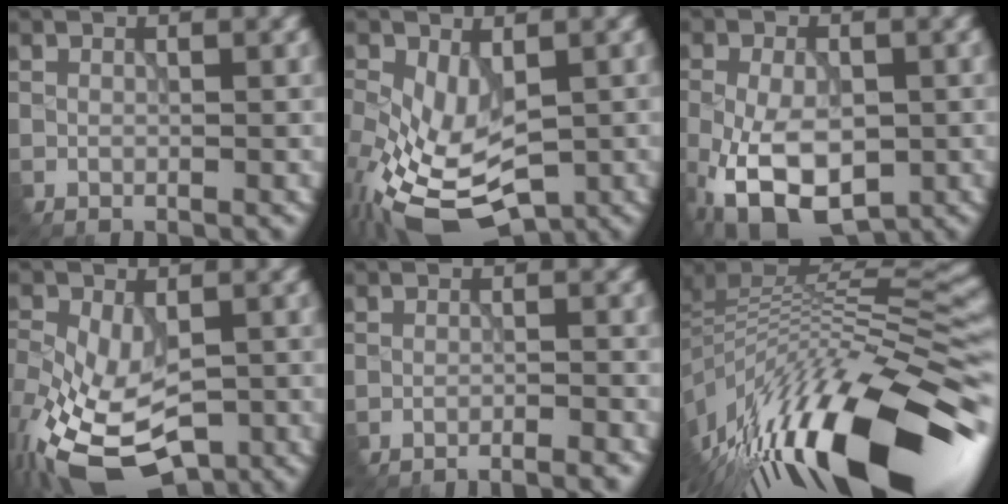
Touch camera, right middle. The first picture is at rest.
{"total": 8.5, "force": [-2.5, 4.4, 6.9], "torque": [-0.168, -0.017, -0.040]}
{"total": 8.7, "force": [-3.4, 4.8, 6.4], "torque": [-0.142, -0.018, -0.051]}
{"total": 10.8, "force": [-4.7, 5.9, 7.6], "torque": [-0.166, -0.030, -0.073]}
{"total": 4.2, "force": [-4.0, 0.4, 1.0], "torque": [-0.008, 0.013, -0.054]}
{"total": 15.6, "force": [-6.4, 5.4, 13.1], "torque": [-0.227, 0.016, -0.111]}